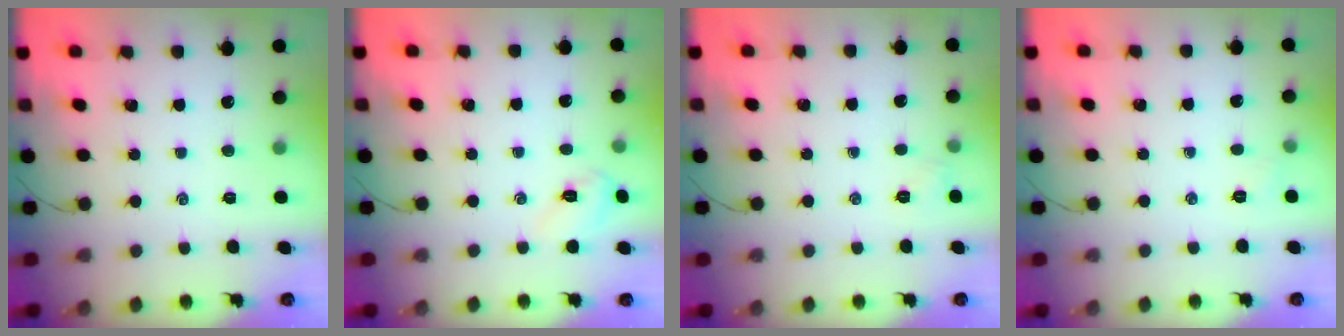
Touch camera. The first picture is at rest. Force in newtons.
{"total": 3.6, "press": 3.5, "slide": 0.9}
{"total": 2.9, "press": 2.7, "slide": 1.0}
{"total": 3.9, "press": 3.8, "slide": 1.1}